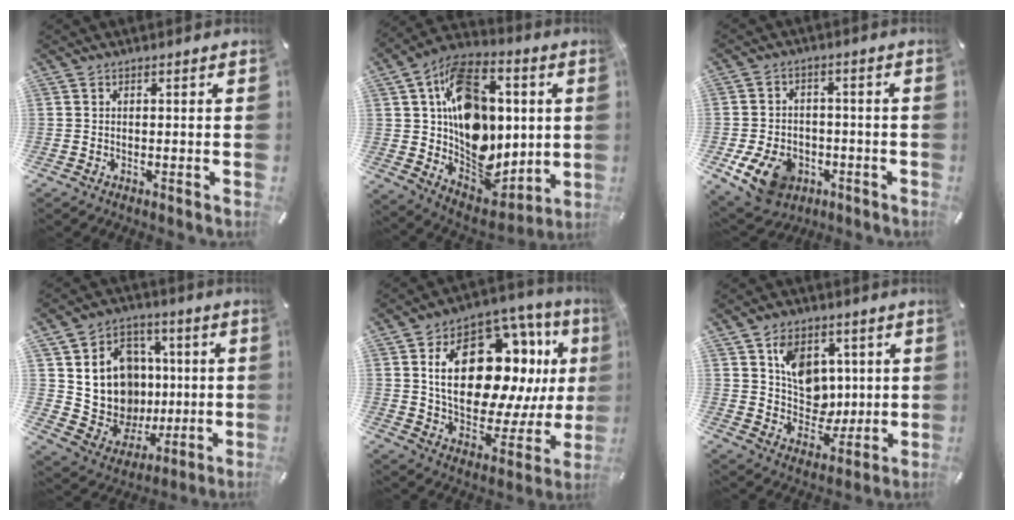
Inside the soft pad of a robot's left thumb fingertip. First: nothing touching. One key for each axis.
{"total": 19.6, "fx": 1.8, "fy": 15.0, "fz": 12.4, "tx": -0.181, "ty": -0.013, "tz": 0.045}
{"total": 10.9, "fx": -4.6, "fy": 8.1, "fz": 5.7, "tx": -0.113, "ty": 0.023, "tz": -0.082}
{"total": 14.5, "fx": 1.9, "fy": 13.6, "fz": 4.4, "tx": -0.060, "ty": -0.015, "tz": 0.066}
{"total": 25.7, "fx": 7.6, "fy": 15.0, "fz": 19.4, "tx": -0.335, "ty": -0.043, "tz": 0.127}
{"total": 11.4, "fx": 3.6, "fy": 9.6, "fz": 4.9, "tx": -0.069, "ty": -0.011, "tz": 0.072}